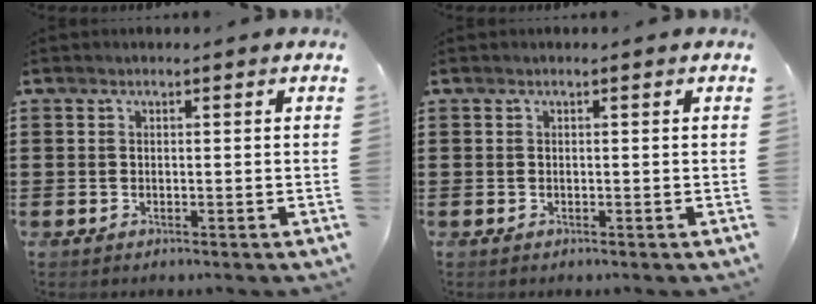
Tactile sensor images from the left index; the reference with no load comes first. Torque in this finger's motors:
{"motor_torque": [0.00, 0.00, 0.00, 0.00]}